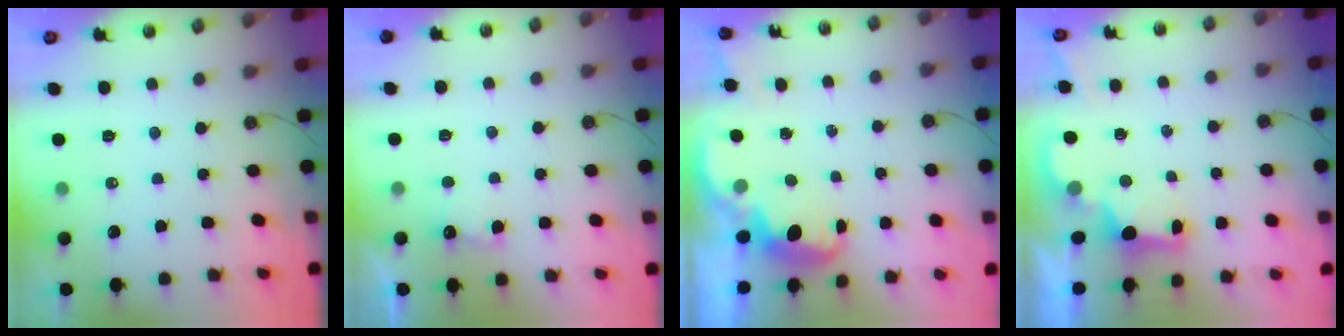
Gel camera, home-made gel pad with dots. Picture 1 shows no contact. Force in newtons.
{"total": 4.9, "press": 4.8, "slide": 1.0}
{"total": 2.7, "press": 2.6, "slide": 0.6}
{"total": 2.4, "press": 2.3, "slide": 0.7}